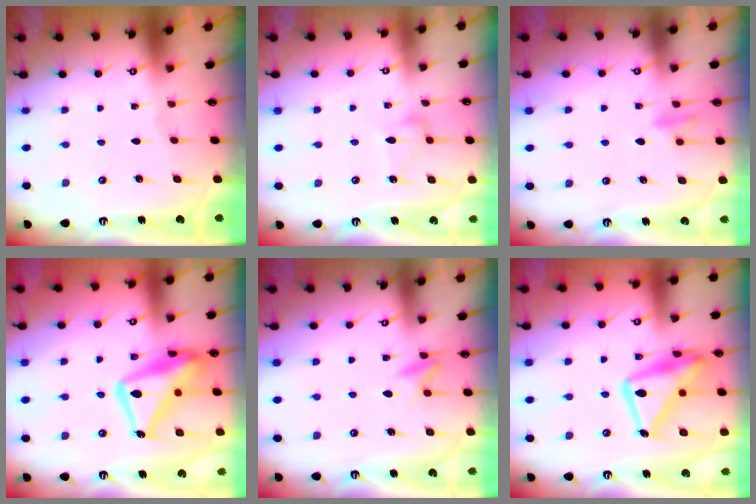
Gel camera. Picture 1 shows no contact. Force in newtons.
{"total": 8.3, "press": 8.3, "slide": 0.1}
{"total": 8.9, "press": 8.8, "slide": 1.4}
{"total": 18.9, "press": 18.8, "slide": 1.8}
{"total": 5.7, "press": 5.6, "slide": 0.7}
{"total": 19.3, "press": 19.2, "slide": 1.6}